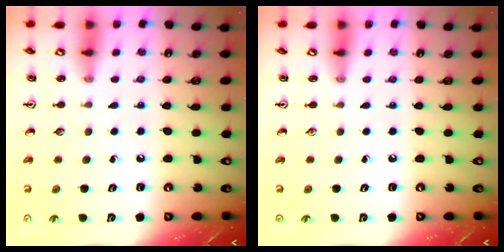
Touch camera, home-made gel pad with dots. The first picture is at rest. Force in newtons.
{"total": 0.0}